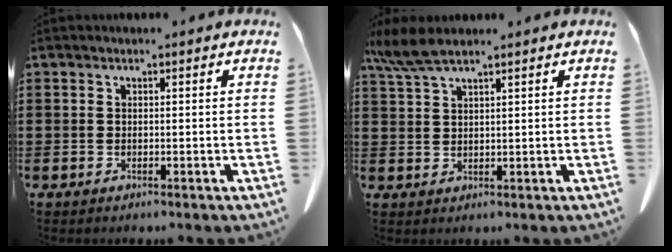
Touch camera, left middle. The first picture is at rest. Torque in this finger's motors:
{"motor_torque": [0.51, -0.35, 0.24, 0.07]}